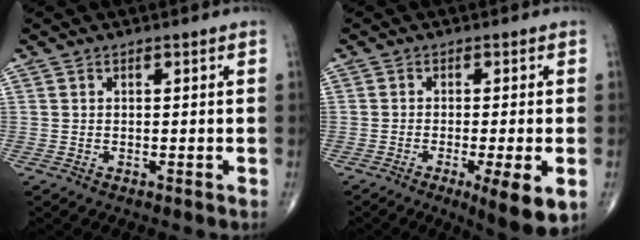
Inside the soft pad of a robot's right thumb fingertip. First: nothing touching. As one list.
[{"total": 8.3, "force": [-2.9, 1.4, 7.7], "torque": [-0.112, -0.015, -0.042]}]